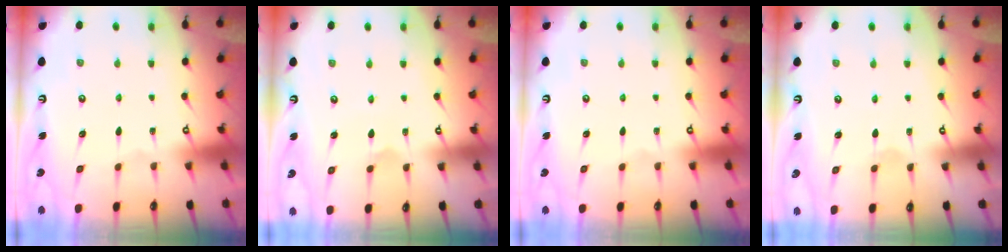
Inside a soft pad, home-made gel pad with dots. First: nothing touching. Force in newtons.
{"total": 2.3, "press": 2.3, "slide": 0.2}
{"total": 0.0}
{"total": 1.2, "press": 1.2, "slide": 0.1}